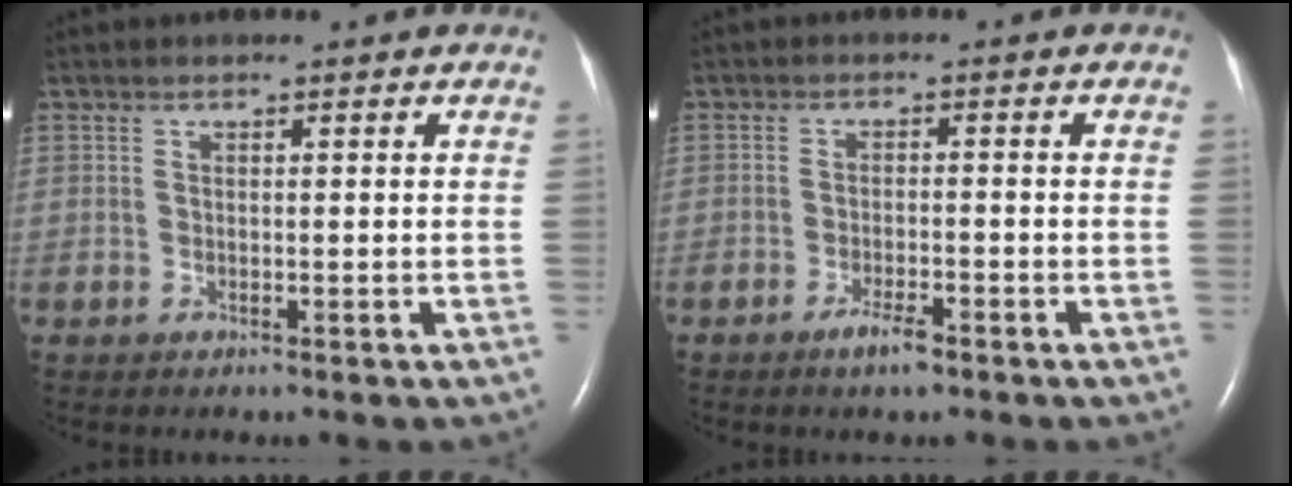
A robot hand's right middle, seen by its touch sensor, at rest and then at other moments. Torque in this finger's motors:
{"motor_torque": [0.45, -0.31, 0.05, 0.02]}